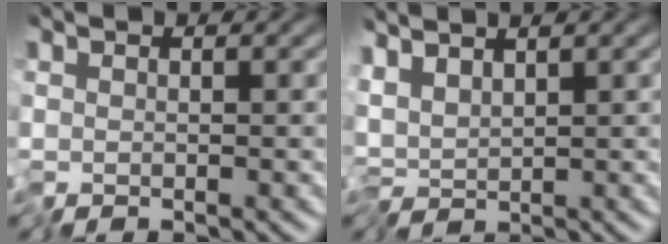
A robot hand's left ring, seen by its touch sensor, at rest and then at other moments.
{"total": 1.9, "force": [0.2, 0.6, 1.8], "torque": [-0.037, 0.002, -0.005]}